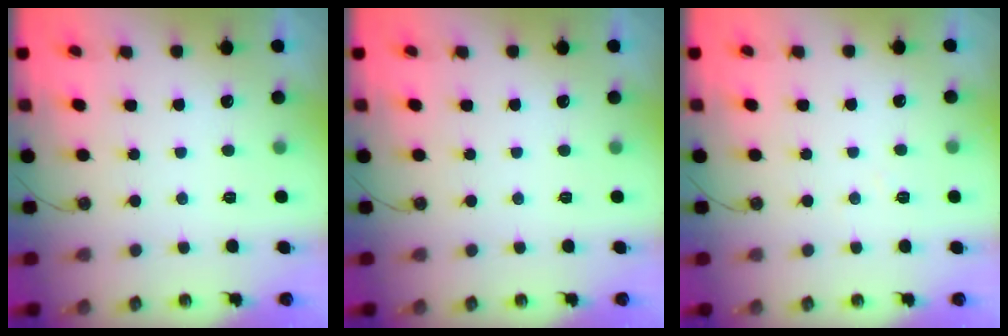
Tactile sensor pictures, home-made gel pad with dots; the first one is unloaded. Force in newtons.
{"total": 0.0}
{"total": 3.1, "press": 3.1, "slide": 0.6}